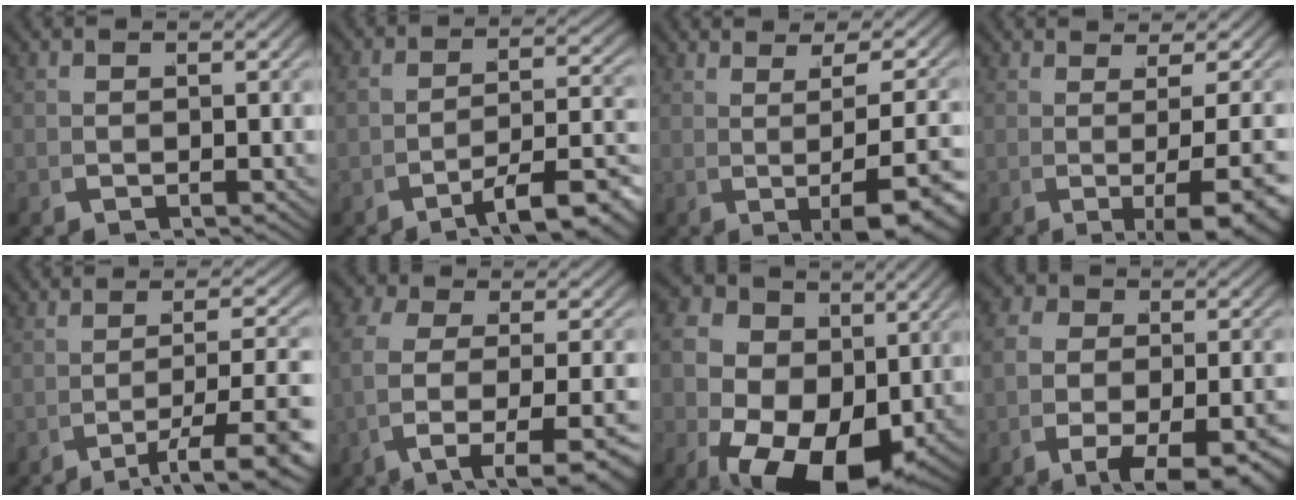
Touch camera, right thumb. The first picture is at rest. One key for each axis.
{"total": 6.5, "fx": -3.1, "fy": 2.6, "fz": 5.1, "tx": -0.070, "ty": -0.012, "tz": -0.035}
{"total": 6.1, "fx": 0.3, "fy": 1.9, "fz": 5.8, "tx": -0.084, "ty": -0.005, "tz": 0.015}
{"total": 5.5, "fx": -0.5, "fy": 1.7, "fz": 5.3, "tx": -0.077, "ty": -0.012, "tz": 0.003}
{"total": 6.2, "fx": -1.8, "fy": 2.7, "fz": 5.4, "tx": -0.094, "ty": -0.017, "tz": -0.012}
{"total": 8.0, "fx": -1.2, "fy": 4.2, "fz": 6.7, "tx": -0.148, "ty": -0.019, "tz": -0.001}
{"total": 14.8, "fx": -1.2, "fy": 11.1, "fz": 9.8, "tx": -0.206, "ty": -0.074, "tz": 0.008}
{"total": 5.7, "fx": -2.0, "fy": 3.1, "fz": 4.3, "tx": -0.069, "ty": -0.020, "tz": -0.021}